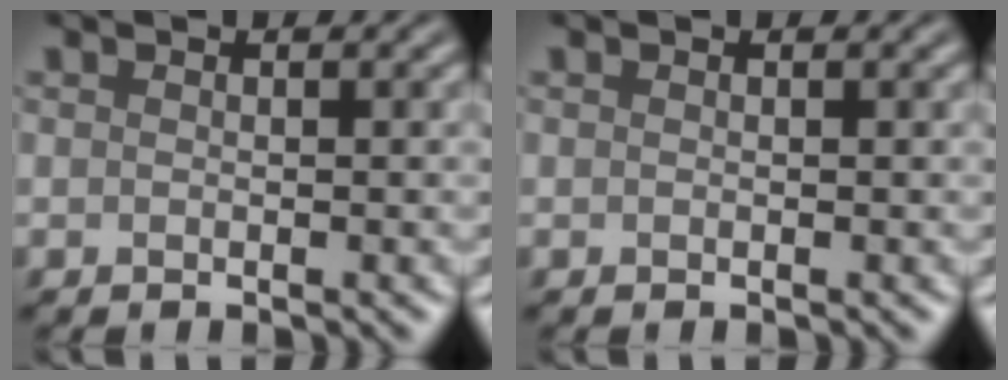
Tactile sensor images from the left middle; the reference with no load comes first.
{"total": 0.0}